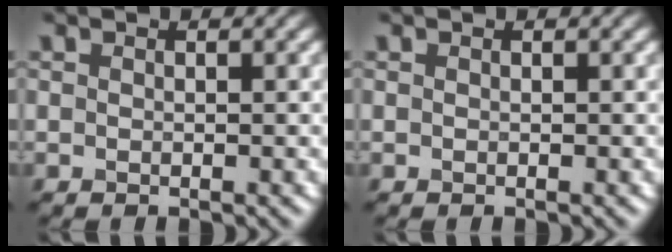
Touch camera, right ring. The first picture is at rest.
{"total": 0.0}